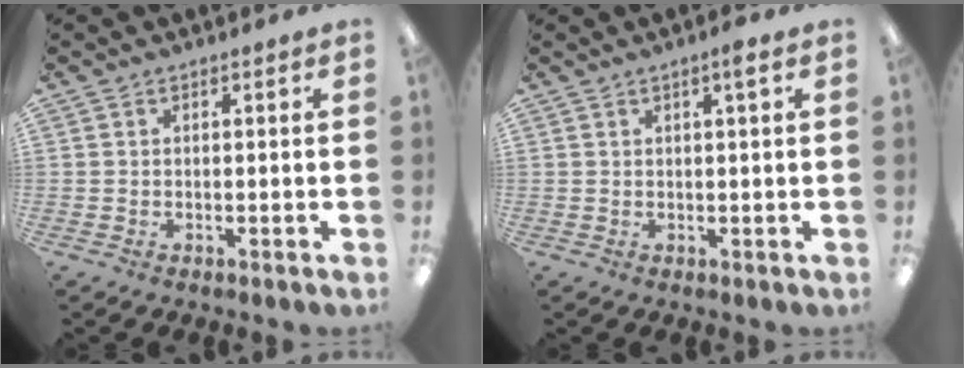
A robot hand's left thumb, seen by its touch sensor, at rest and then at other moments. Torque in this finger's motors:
{"motor_torque": [-0.18, 0.10, -0.28, 0.39, 0.05]}